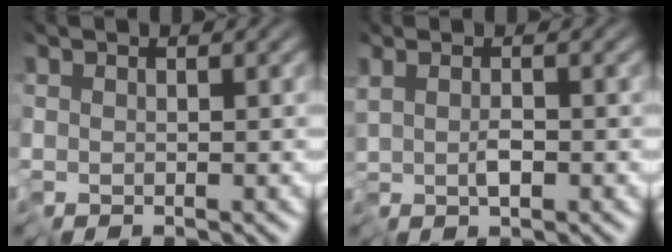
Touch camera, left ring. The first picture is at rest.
{"total": 1.1, "force": [-0.4, 0.1, 1.0], "torque": [-0.027, -0.008, -0.004]}